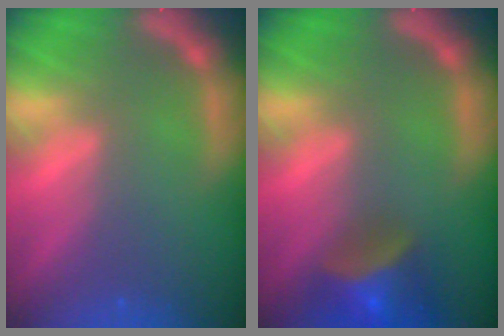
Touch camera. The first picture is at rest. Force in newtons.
{"total": 5.9}